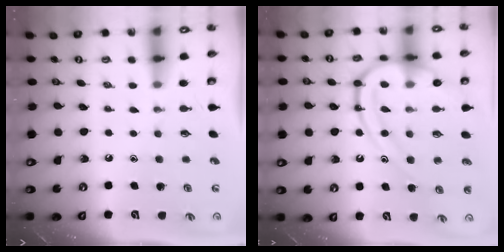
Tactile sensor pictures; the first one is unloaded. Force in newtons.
{"total": 16.7, "press": 16.6, "slide": 1.7}